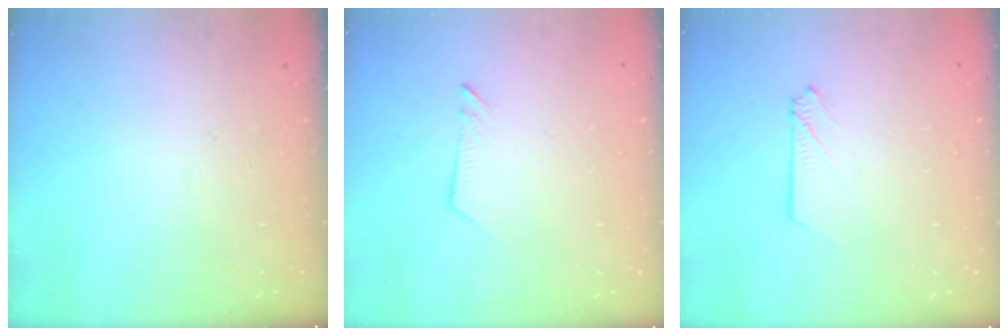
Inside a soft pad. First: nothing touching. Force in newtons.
{"total": 2.5, "press": 2.5, "slide": 0.2}
{"total": 2.6, "press": 2.6, "slide": 0.3}